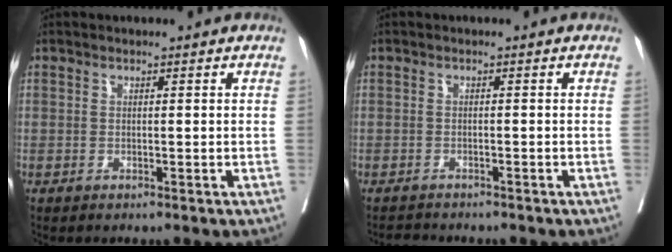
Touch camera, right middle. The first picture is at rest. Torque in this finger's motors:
{"motor_torque": [0.20, -0.20, -0.02, 0.00]}